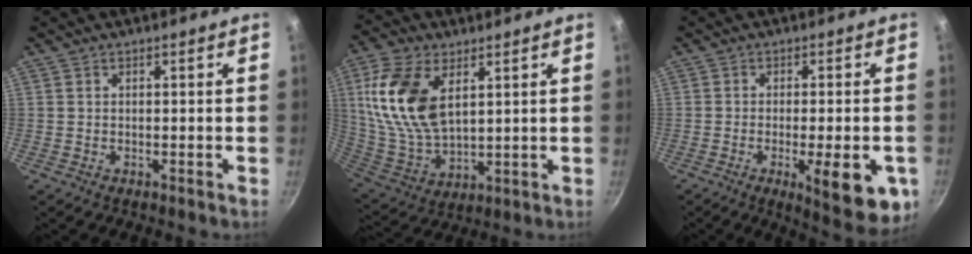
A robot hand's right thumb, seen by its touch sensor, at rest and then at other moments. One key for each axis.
{"total": 17.4, "fx": 5.5, "fy": 9.8, "fz": 13.3, "tx": -0.256, "ty": -0.017, "tz": 0.118}
{"total": 13.1, "fx": -4.3, "fy": 3.8, "fz": 11.7, "tx": -0.138, "ty": 0.003, "tz": -0.052}